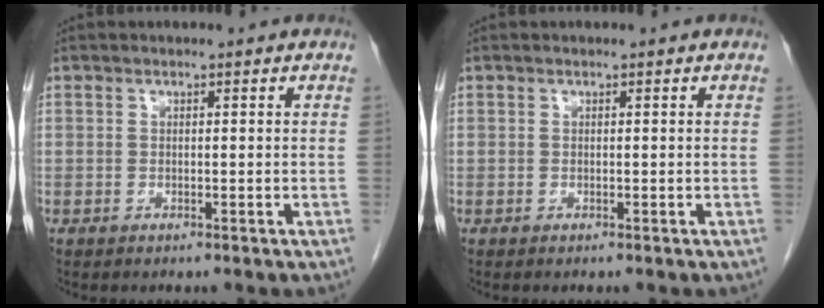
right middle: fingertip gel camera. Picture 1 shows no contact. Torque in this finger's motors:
{"motor_torque": [0.39, -0.30, 0.02, 0.01]}